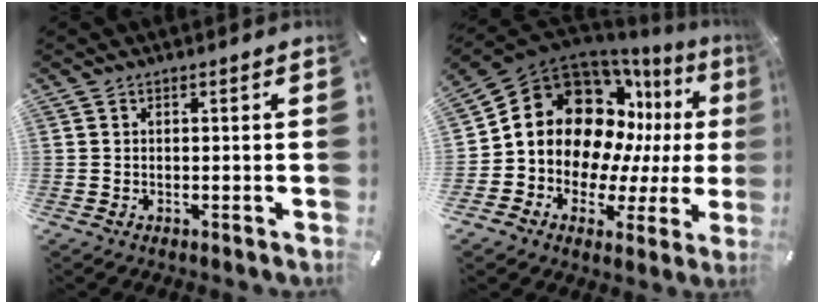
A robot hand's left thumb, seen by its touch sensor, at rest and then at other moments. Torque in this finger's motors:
{"motor_torque": [2.01, 2.02, 1.95, -0.80, 0.52]}